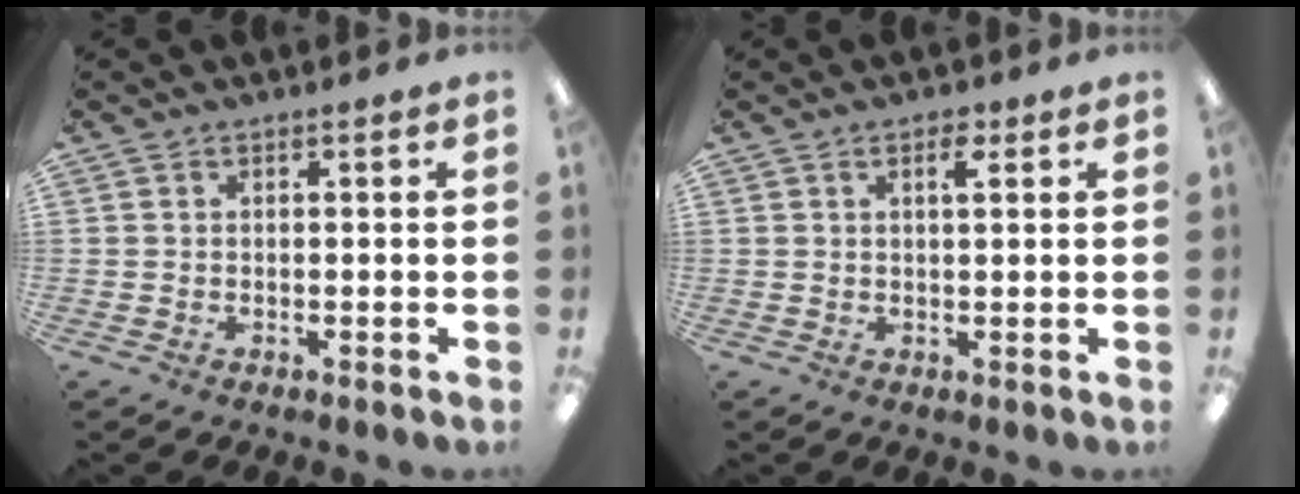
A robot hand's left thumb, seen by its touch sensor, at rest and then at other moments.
{"total": 3.2, "force": [1.8, 1.1, 2.3], "torque": [-0.028, -0.005, 0.025]}